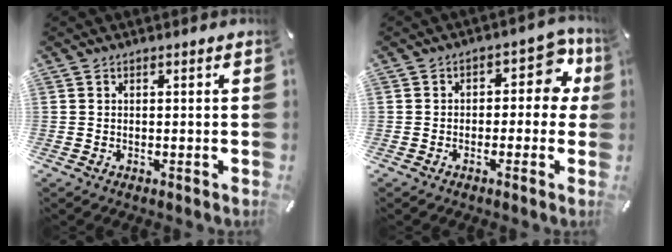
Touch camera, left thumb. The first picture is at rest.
{"total": 8.9, "force": [2.2, 5.7, 6.6], "torque": [-0.080, -0.010, 0.032]}